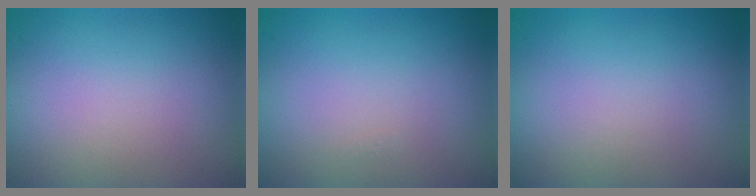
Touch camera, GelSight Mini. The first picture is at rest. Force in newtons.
{"total": 0.0}
{"total": 0.0}